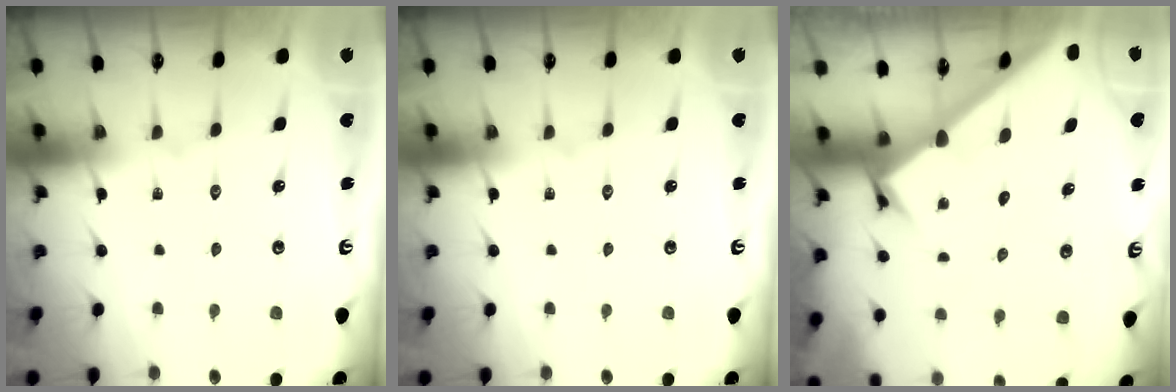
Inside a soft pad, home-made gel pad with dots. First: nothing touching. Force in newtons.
{"total": 0.0}
{"total": 1.8, "press": 1.8, "slide": 0.2}